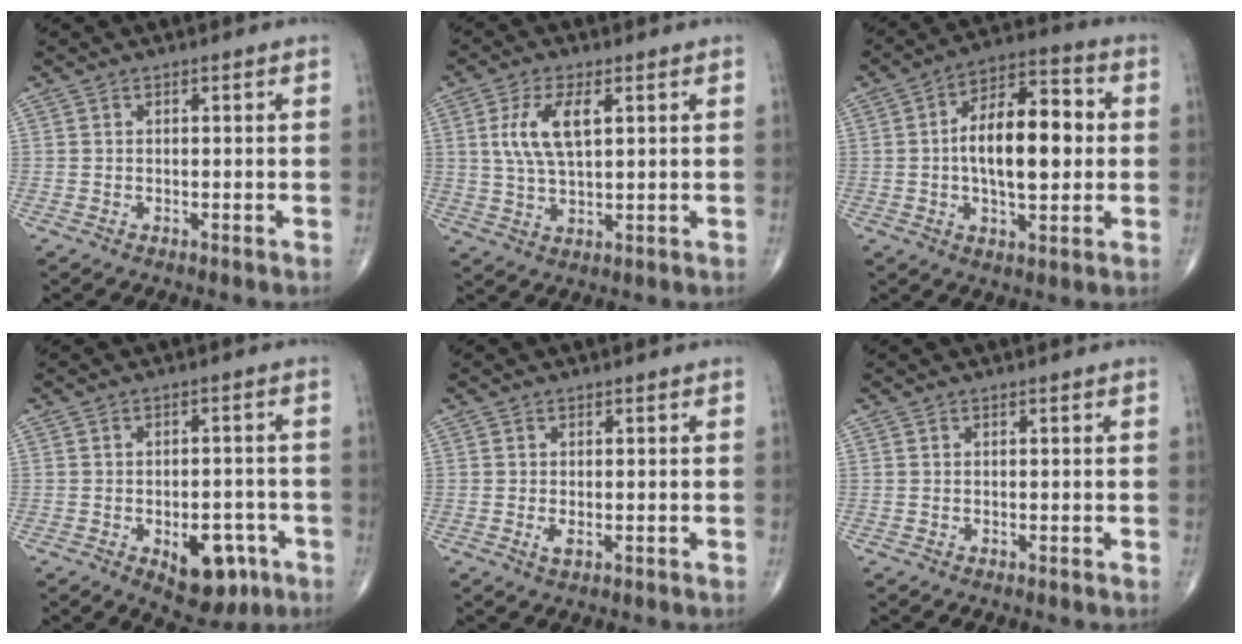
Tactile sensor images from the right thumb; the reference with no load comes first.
{"total": 8.5, "force": [2.4, 3.7, 7.3], "torque": [-0.149, -0.003, 0.049]}
{"total": 15.7, "force": [0.5, 7.3, 13.9], "torque": [-0.206, 0.022, 0.001]}
{"total": 9.9, "force": [-4.1, 5.5, 7.2], "torque": [-0.066, 0.020, -0.046]}
{"total": 1.4, "force": [-0.4, 0.6, 1.2], "torque": [-0.022, -0.004, -0.007]}
{"total": 0.0}